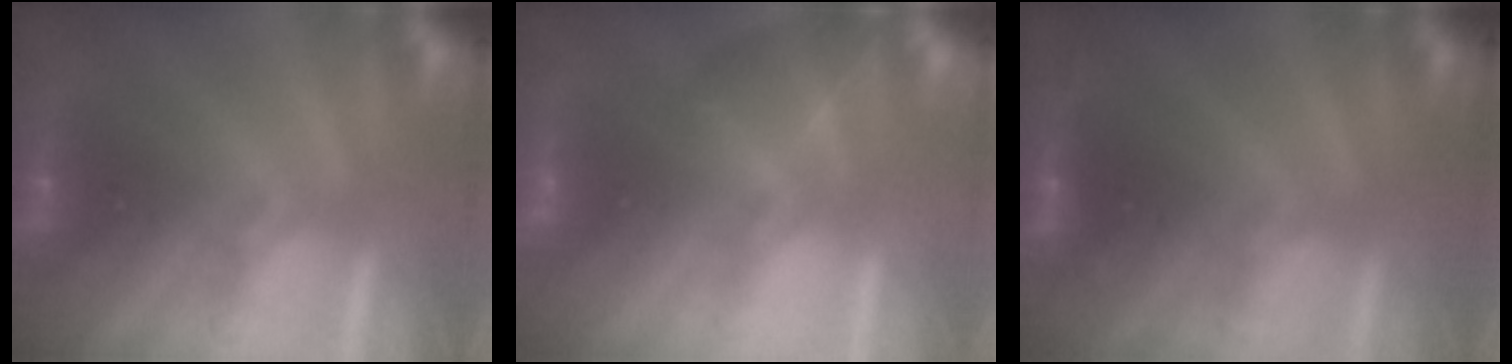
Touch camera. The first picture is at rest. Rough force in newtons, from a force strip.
{"total": 2.9}
{"total": 1.6}